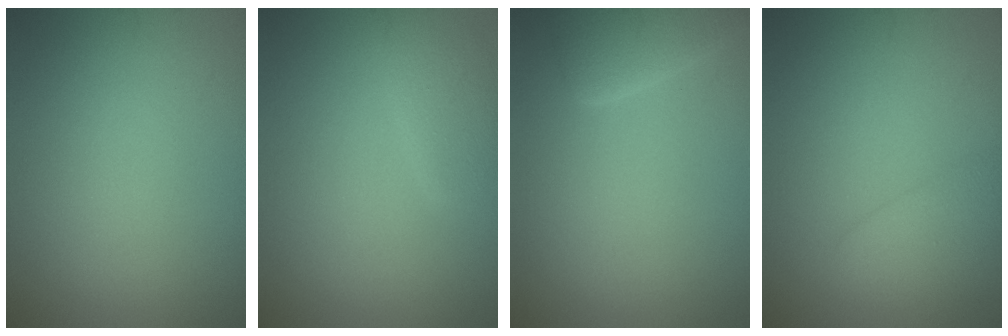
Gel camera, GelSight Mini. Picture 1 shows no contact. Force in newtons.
{"total": 2.4, "press": 2.4, "slide": 0.2}
{"total": 2.9, "press": 2.9, "slide": 0.3}
{"total": 2.4, "press": 2.4, "slide": 0.1}